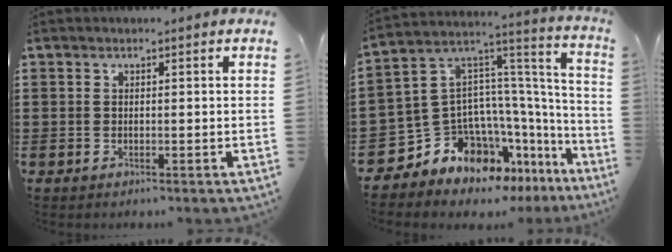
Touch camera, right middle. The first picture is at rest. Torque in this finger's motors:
{"motor_torque": [2.14, 0.00, 0.53, 0.14]}